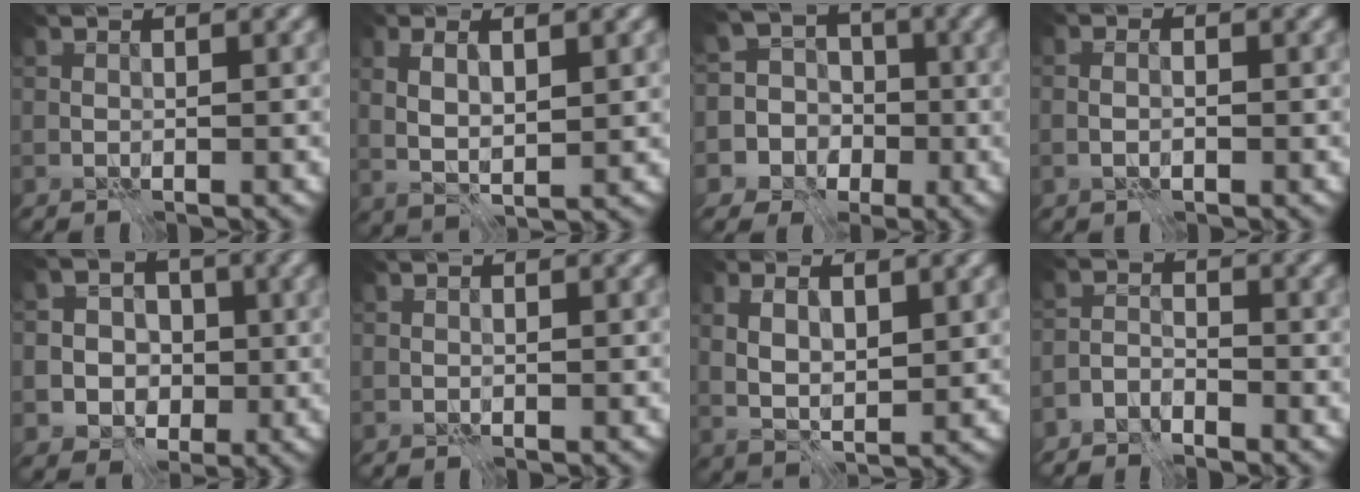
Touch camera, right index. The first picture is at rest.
{"total": 3.5, "force": [1.0, 1.1, 3.1], "torque": [-0.069, 0.000, 0.025]}
{"total": 10.0, "force": [-2.6, 9.5, 1.7], "torque": [-0.058, 0.017, -0.066]}
{"total": 1.4, "force": [-0.5, 0.7, 1.1], "torque": [-0.010, 0.005, -0.009]}
{"total": 5.7, "force": [-0.8, 5.3, 2.0], "torque": [-0.024, 0.021, -0.039]}
{"total": 0.0}
{"total": 4.1, "force": [1.2, 1.7, 3.5], "torque": [-0.074, -0.001, 0.028]}
{"total": 2.5, "force": [-2.4, 0.5, 0.4], "torque": [-0.005, 0.007, -0.057]}